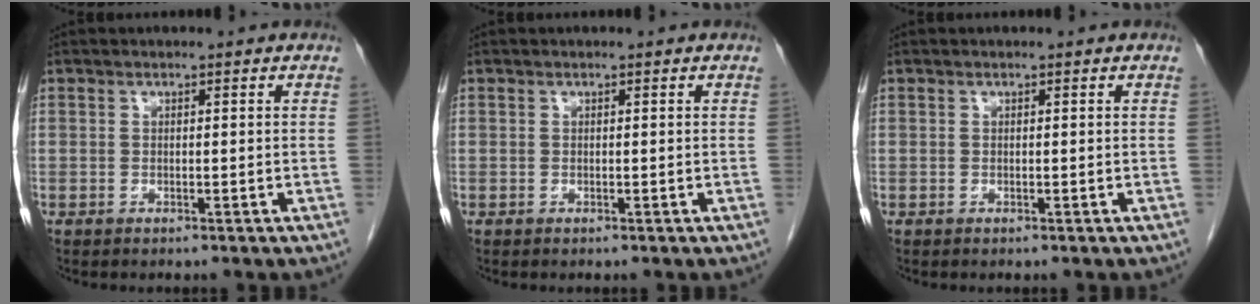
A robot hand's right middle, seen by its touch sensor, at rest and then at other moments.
{"total": 0.0}
{"total": 0.0}